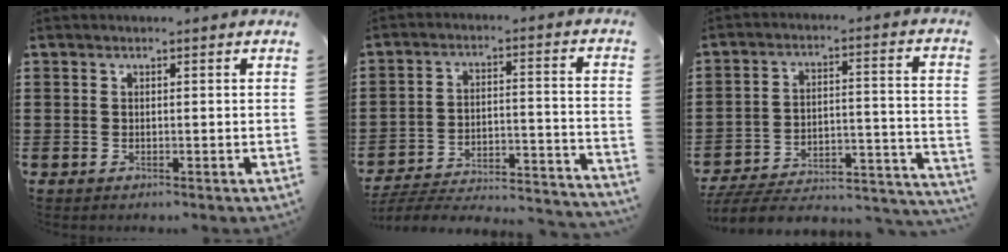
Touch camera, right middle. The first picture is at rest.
{"total": 3.9, "force": [-3.6, 0.4, 1.3], "torque": [-0.034, -0.013, -0.083]}
{"total": 4.8, "force": [-4.3, 1.1, 1.7], "torque": [-0.036, -0.007, -0.090]}